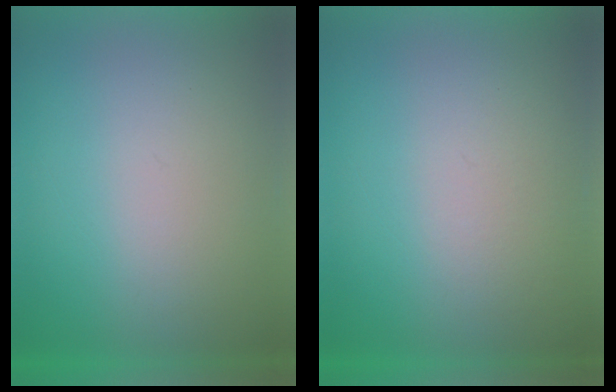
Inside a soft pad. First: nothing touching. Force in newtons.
{"total": 1.7}